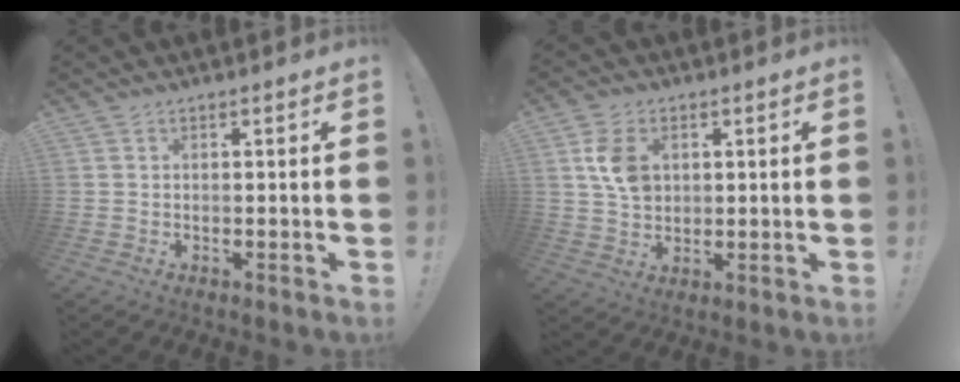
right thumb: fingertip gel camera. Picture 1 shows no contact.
{"total": 8.9, "force": [2.2, 6.7, 5.4], "torque": [-0.075, -0.001, 0.042]}